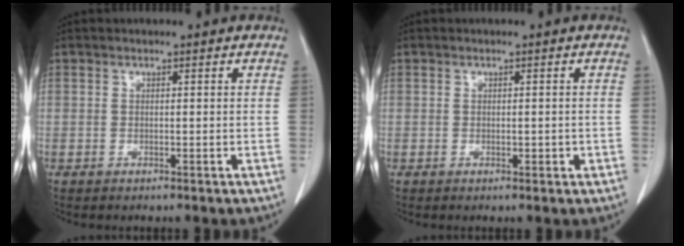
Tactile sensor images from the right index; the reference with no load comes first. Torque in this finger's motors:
{"motor_torque": [0.01, 0.09, 0.02, 0.01]}